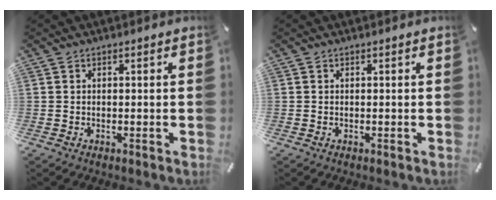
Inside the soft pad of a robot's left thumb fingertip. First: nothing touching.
{"total": 0.0}